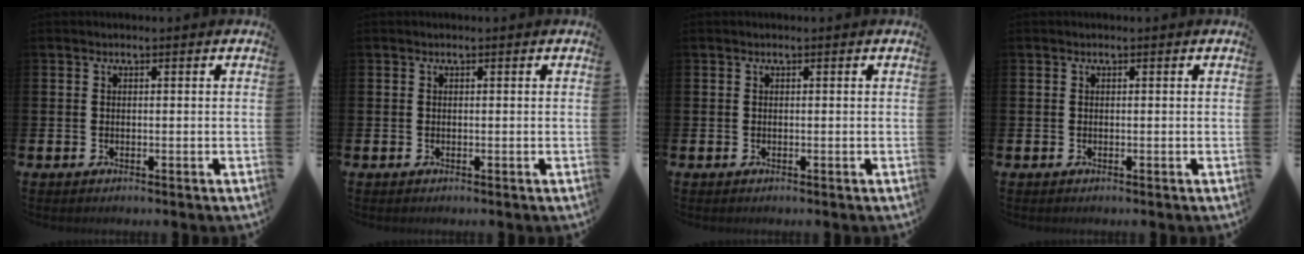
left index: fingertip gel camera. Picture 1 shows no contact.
{"total": 0.0}
{"total": 0.0}
{"total": 0.0}